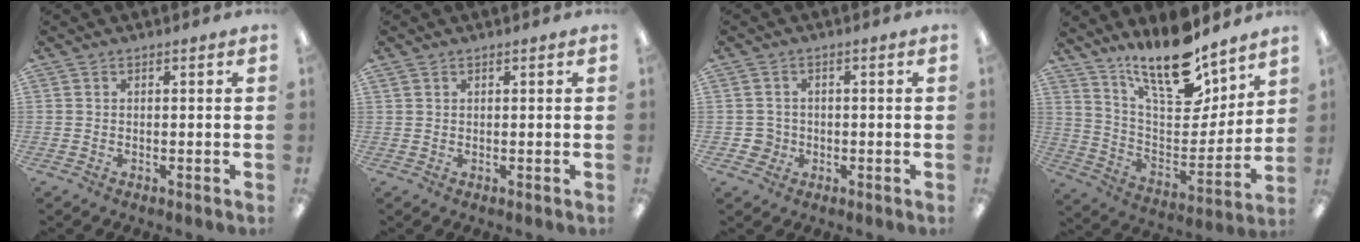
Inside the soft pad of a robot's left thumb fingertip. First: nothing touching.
{"total": 1.1, "force": [0.6, 0.8, 0.4], "torque": [-0.009, 0.002, 0.012]}
{"total": 3.7, "force": [-0.6, 3.6, 0.6], "torque": [-0.005, 0.004, -0.012]}
{"total": 18.6, "force": [15.0, 6.0, 9.2], "torque": [-0.169, -0.108, 0.261]}